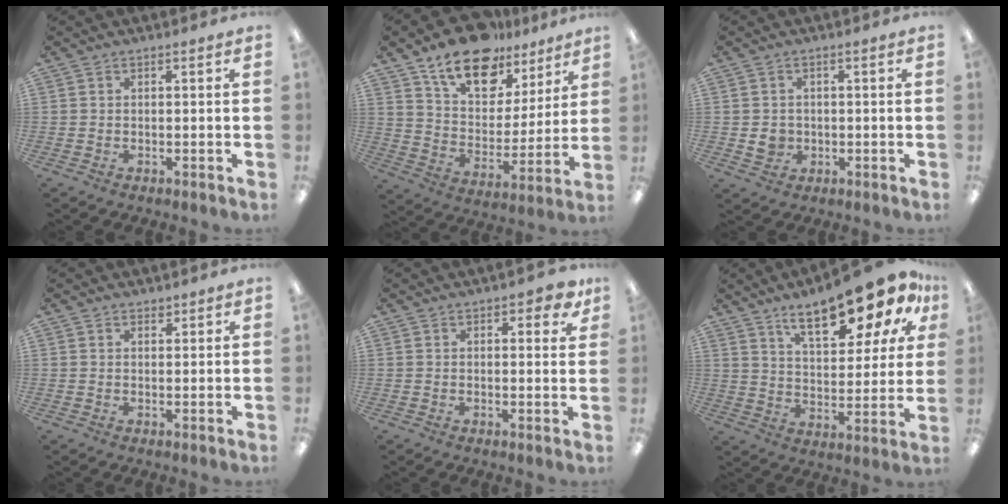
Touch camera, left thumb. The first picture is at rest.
{"total": 17.5, "force": [12.8, 9.2, 7.6], "torque": [-0.142, -0.076, 0.231]}
{"total": 3.6, "force": [-0.2, 3.4, 1.2], "torque": [-0.008, 0.000, -0.004]}
{"total": 1.5, "force": [1.3, 0.8, 0.2], "torque": [0.003, -0.003, 0.023]}
{"total": 3.7, "force": [2.4, 1.7, 2.2], "torque": [-0.024, -0.004, 0.038]}
{"total": 19.5, "force": [13.5, 6.5, 12.5], "torque": [-0.183, -0.084, 0.222]}